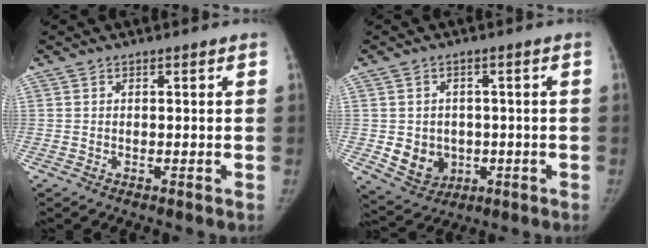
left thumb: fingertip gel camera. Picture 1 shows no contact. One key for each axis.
{"total": 7.5, "fx": -1.3, "fy": 6.5, "fz": 3.5, "tx": -0.024, "ty": 0.003, "tz": -0.004}